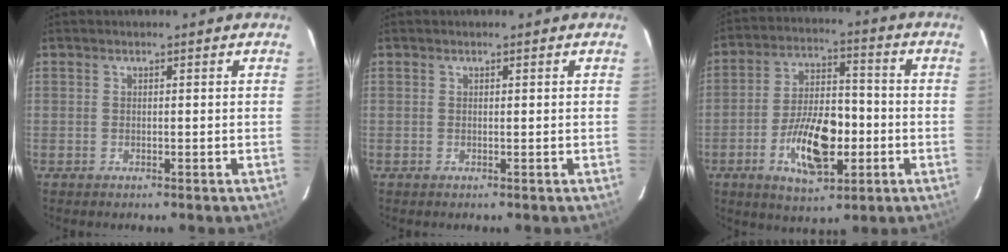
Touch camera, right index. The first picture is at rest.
{"total": 0.0}
{"total": 12.5, "force": [-3.8, 5.1, 10.8], "torque": [-0.198, 0.006, -0.062]}